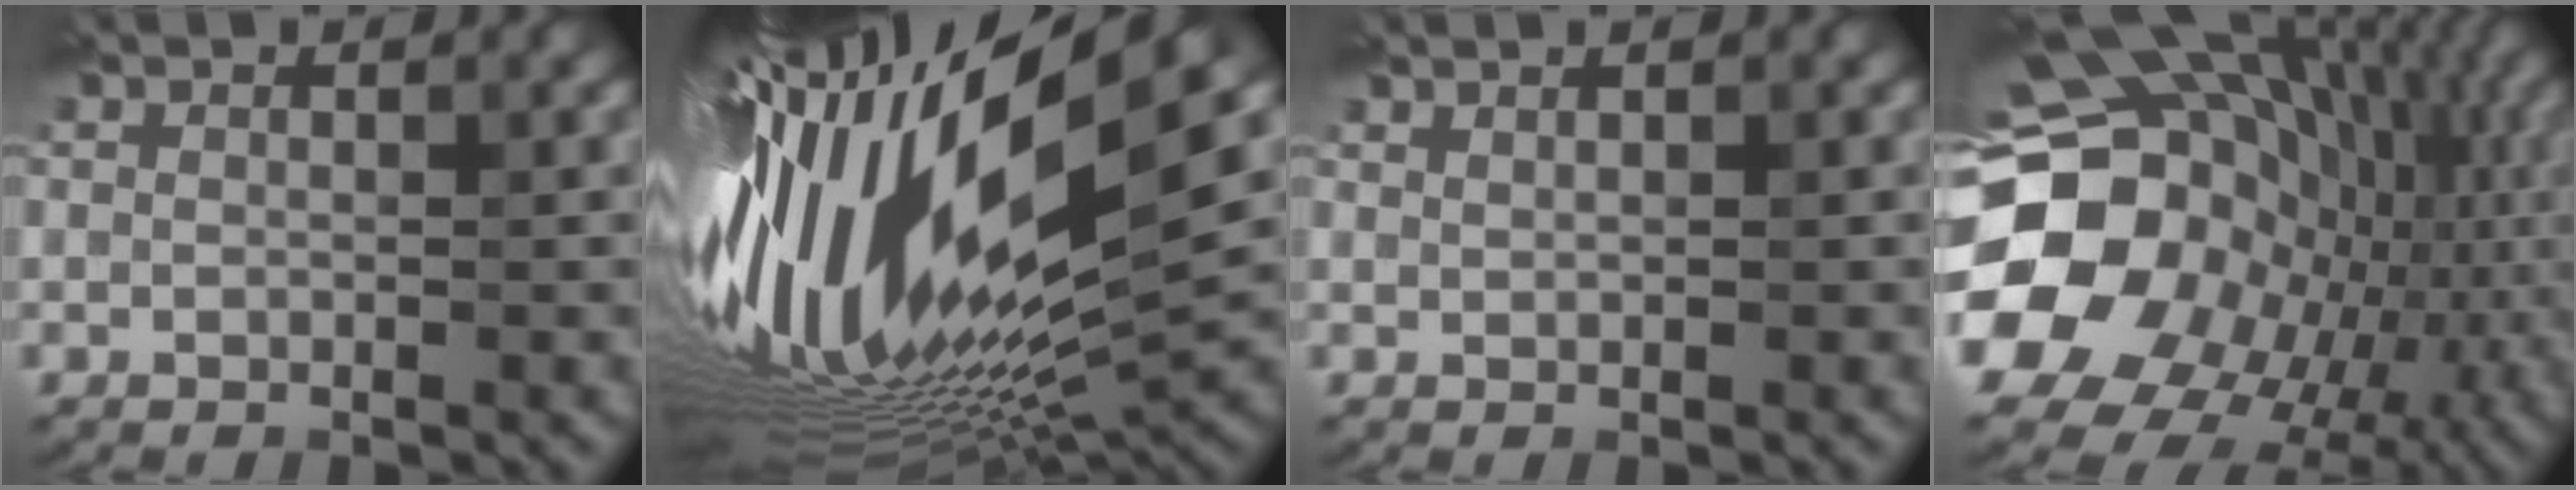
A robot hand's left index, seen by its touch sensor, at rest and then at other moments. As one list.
[{"total": 20.2, "force": [0.9, 5.6, 19.4], "torque": [-0.361, -0.037, 0.017]}, {"total": 0.7, "force": [0.7, 0.1, 0.1], "torque": [0.000, -0.002, 0.014]}, {"total": 21.8, "force": [-1.0, 18.5, 11.5], "torque": [-0.200, -0.012, -0.029]}]